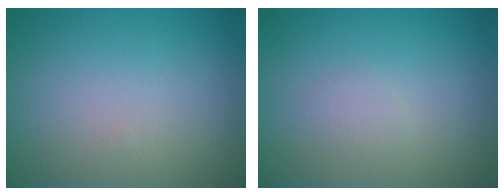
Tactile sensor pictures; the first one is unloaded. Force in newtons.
{"total": 0.9, "press": 0.9, "slide": 0.0}